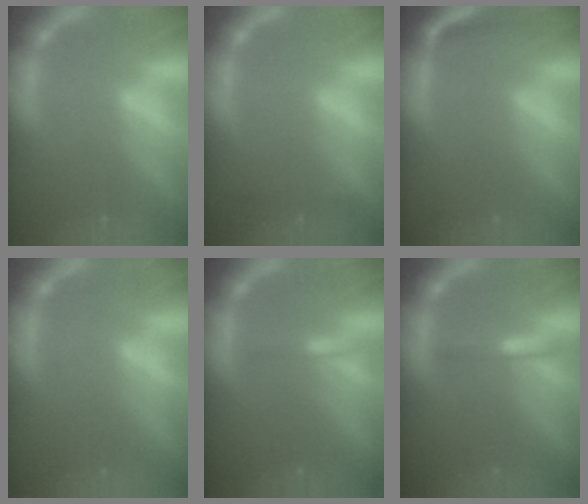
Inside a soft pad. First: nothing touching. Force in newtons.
{"total": 1.4}
{"total": 3.0}
{"total": 0.0}
{"total": 0.9}
{"total": 1.4}